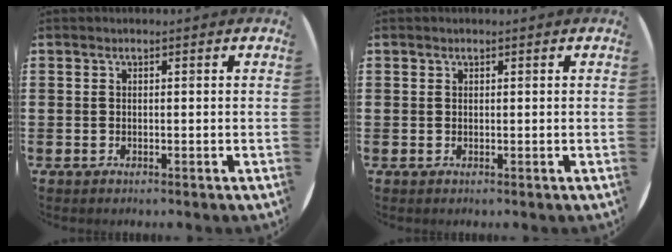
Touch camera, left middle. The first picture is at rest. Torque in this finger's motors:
{"motor_torque": [-0.16, -0.01, -0.03, -0.01]}